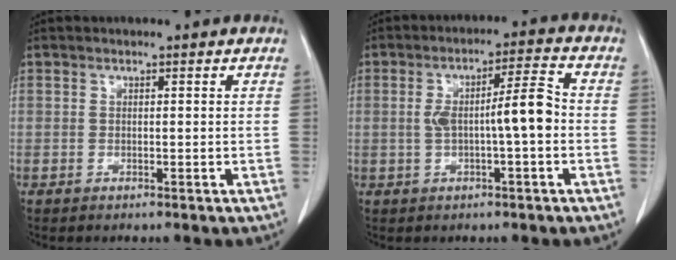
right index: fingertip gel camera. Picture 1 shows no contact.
{"total": 7.3, "force": [-0.7, 0.6, 7.3], "torque": [-0.125, 0.019, -0.011]}